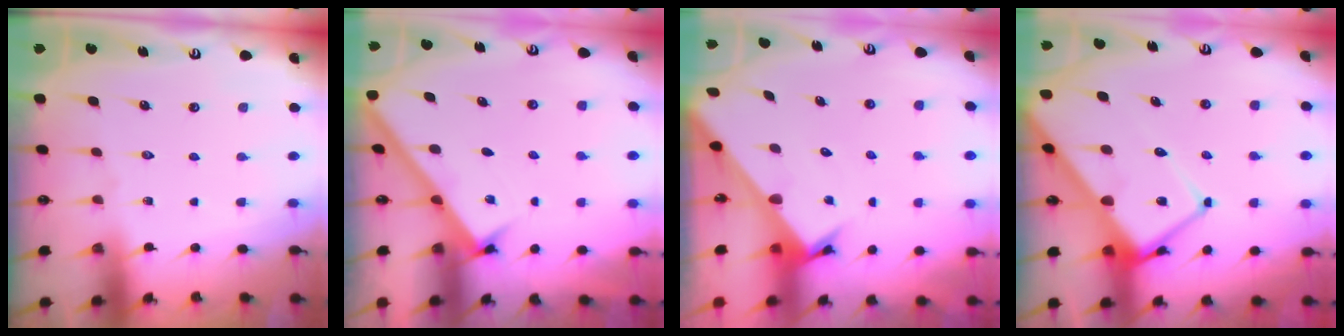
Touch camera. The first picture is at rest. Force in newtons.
{"total": 2.3, "press": 2.3, "slide": 0.3}
{"total": 2.8, "press": 2.8, "slide": 0.1}
{"total": 14.5, "press": 14.5, "slide": 1.5}